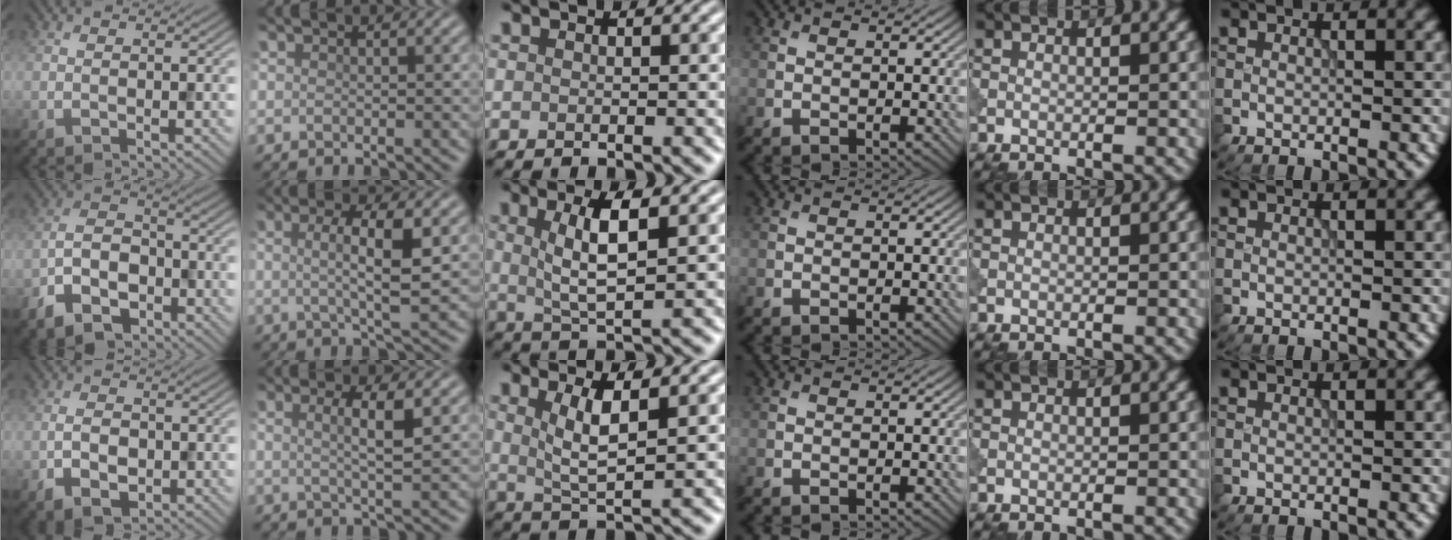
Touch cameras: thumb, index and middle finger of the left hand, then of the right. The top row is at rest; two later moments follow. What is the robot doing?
{"motion": "dispense", "object": "pipette"}